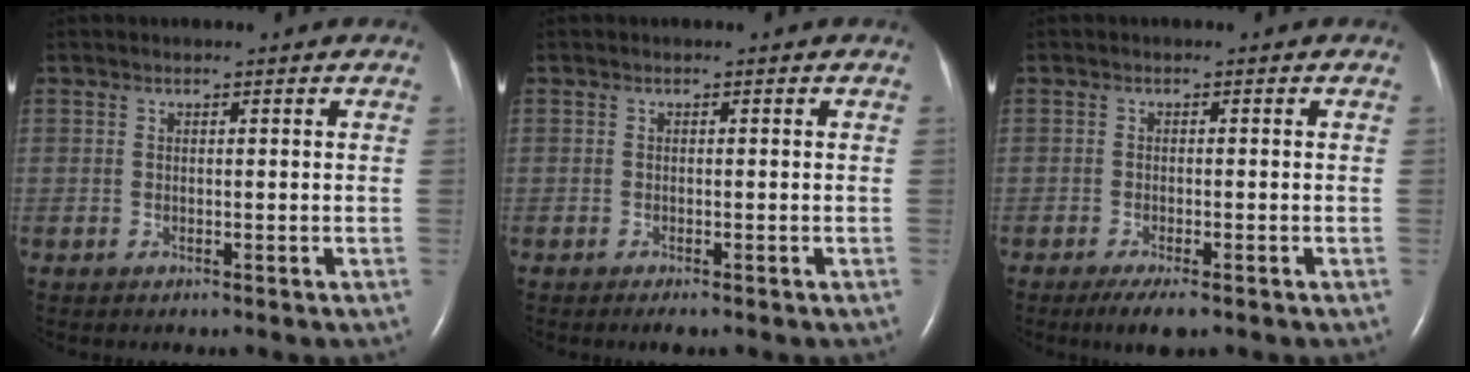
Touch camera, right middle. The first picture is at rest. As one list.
[{"total": 1.0, "force": [-0.8, 0.1, 0.7], "torque": [-0.014, -0.004, -0.011]}, {"total": 3.9, "force": [-2.6, 0.8, 2.8], "torque": [-0.049, -0.009, -0.040]}]